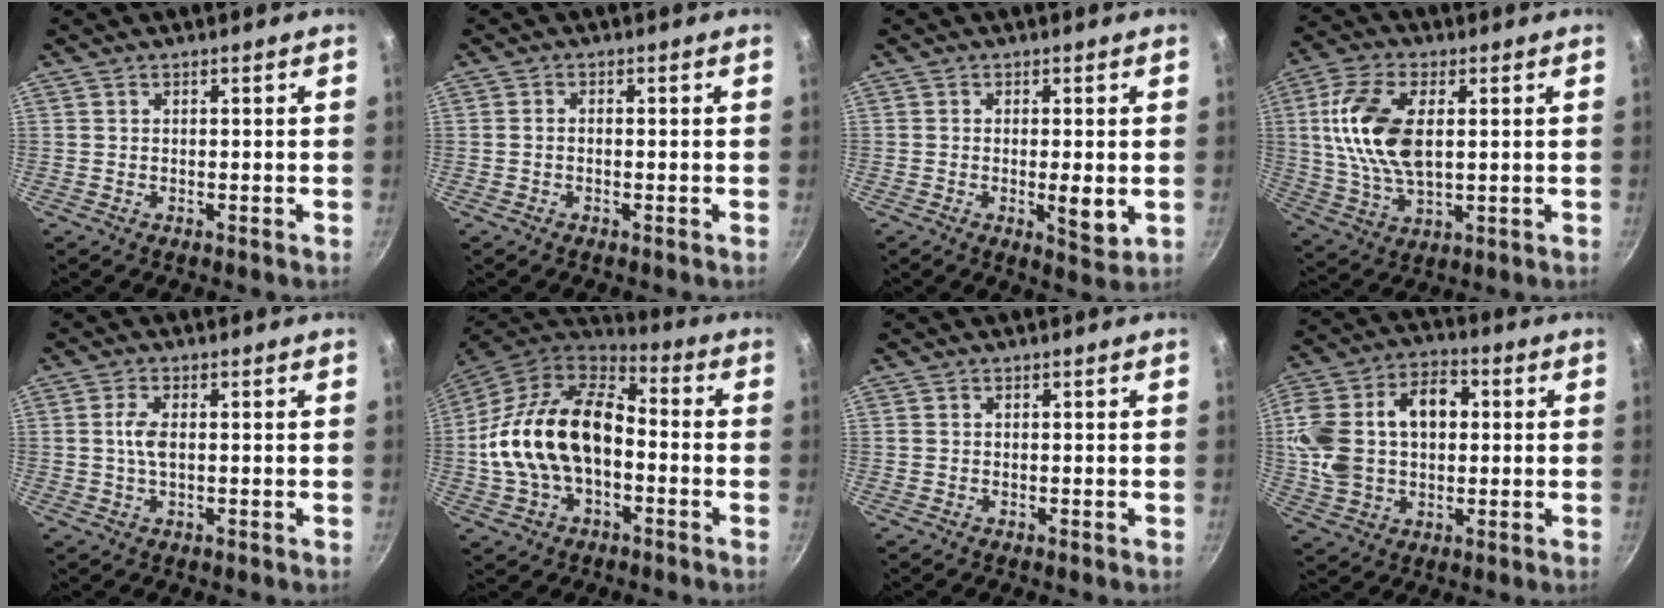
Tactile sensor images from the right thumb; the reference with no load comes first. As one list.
[{"total": 1.1, "force": [-0.4, 0.6, 0.8], "torque": [-0.017, 0.010, -0.008]}, {"total": 4.9, "force": [-0.6, 1.4, 4.7], "torque": [-0.079, -0.011, -0.008]}, {"total": 14.9, "force": [2.5, 8.0, 12.3], "torque": [-0.235, -0.001, 0.047]}, {"total": 3.6, "force": [0.2, 1.6, 3.2], "torque": [-0.072, 0.005, 0.001]}, {"total": 20.9, "force": [-2.1, 13.2, 16.1], "torque": [-0.289, 0.044, -0.046]}, {"total": 0.0}, {"total": 18.1, "force": [2.0, 12.7, 12.8], "torque": [-0.225, 0.034, 0.031]}]